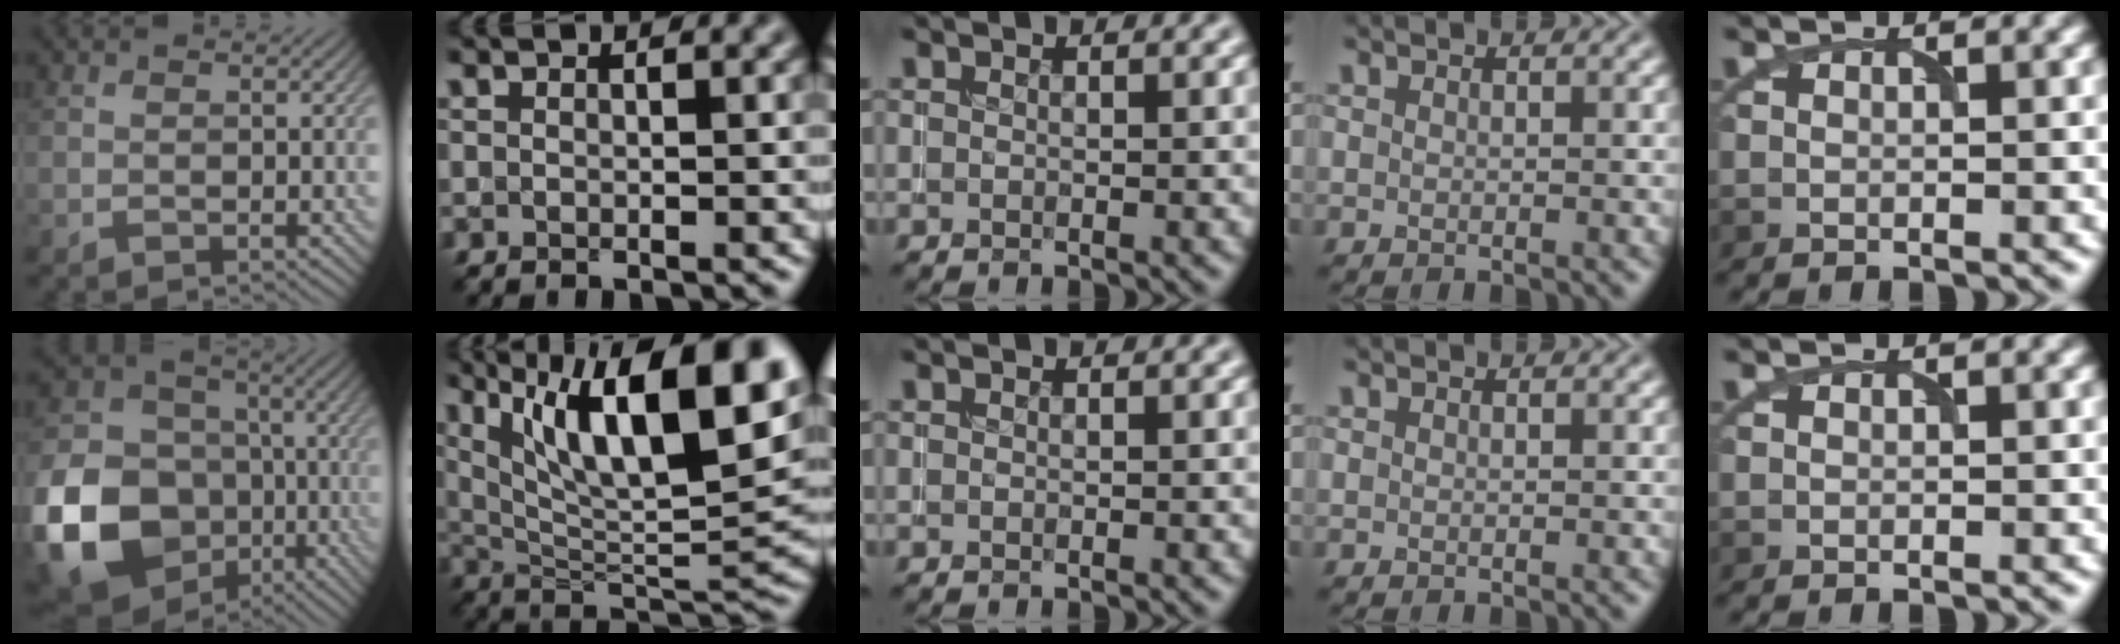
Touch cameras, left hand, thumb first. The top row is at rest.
{"thumb": {"total": 19.5, "force": [-6.8, 15.8, 9.2], "torque": [-0.250, -0.045, -0.125]}, "index": {"total": 14.4, "force": [6.1, 4.7, 12.1], "torque": [-0.189, 0.001, 0.106]}}